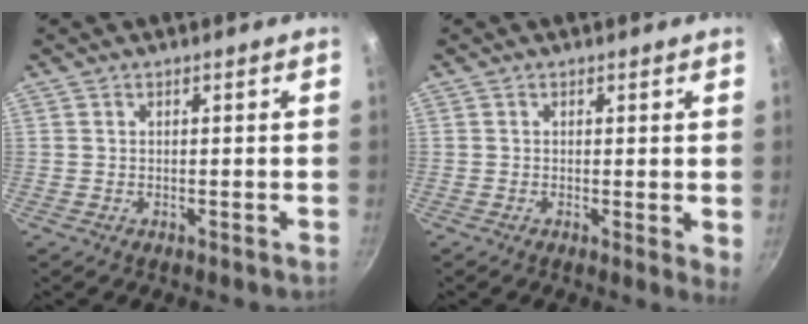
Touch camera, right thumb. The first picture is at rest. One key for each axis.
{"total": 3.0, "fx": 0.2, "fy": 0.8, "fz": 2.9, "tx": -0.043, "ty": -0.011, "tz": -0.001}